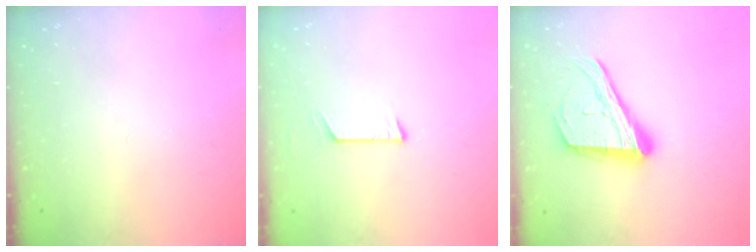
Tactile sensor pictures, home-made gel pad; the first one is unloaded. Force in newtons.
{"total": 5.9, "press": 5.9, "slide": 0.5}
{"total": 19.8, "press": 19.7, "slide": 2.6}